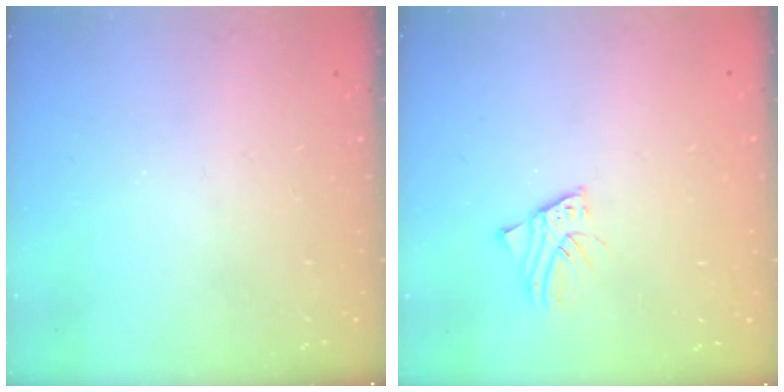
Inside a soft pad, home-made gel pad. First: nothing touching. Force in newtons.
{"total": 1.8, "press": 1.8, "slide": 0.1}